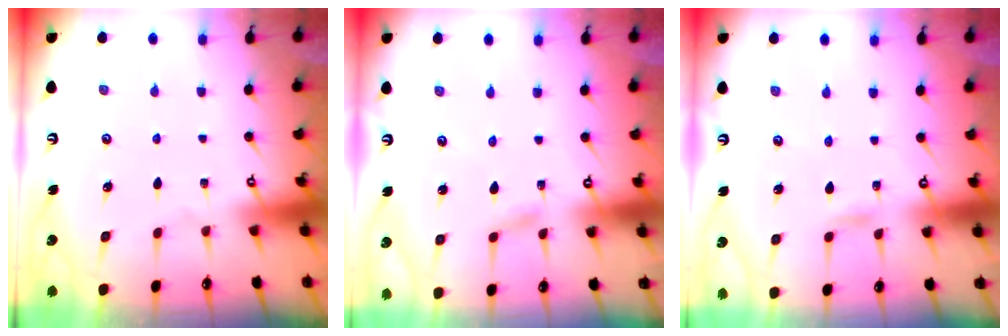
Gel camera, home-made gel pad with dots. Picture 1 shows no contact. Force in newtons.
{"total": 1.1, "press": 1.1, "slide": 0.1}
{"total": 2.8, "press": 2.8, "slide": 0.2}